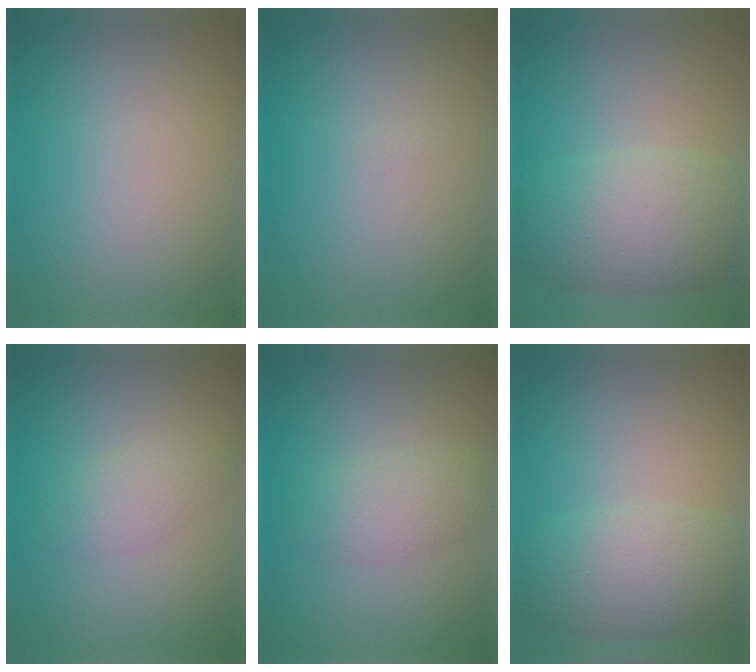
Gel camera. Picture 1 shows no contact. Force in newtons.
{"total": 0.0}
{"total": 7.4, "press": 7.4, "slide": 0.4}
{"total": 2.1, "press": 2.1, "slide": 0.1}
{"total": 2.7, "press": 2.7, "slide": 0.1}
{"total": 5.6, "press": 5.6, "slide": 0.2}